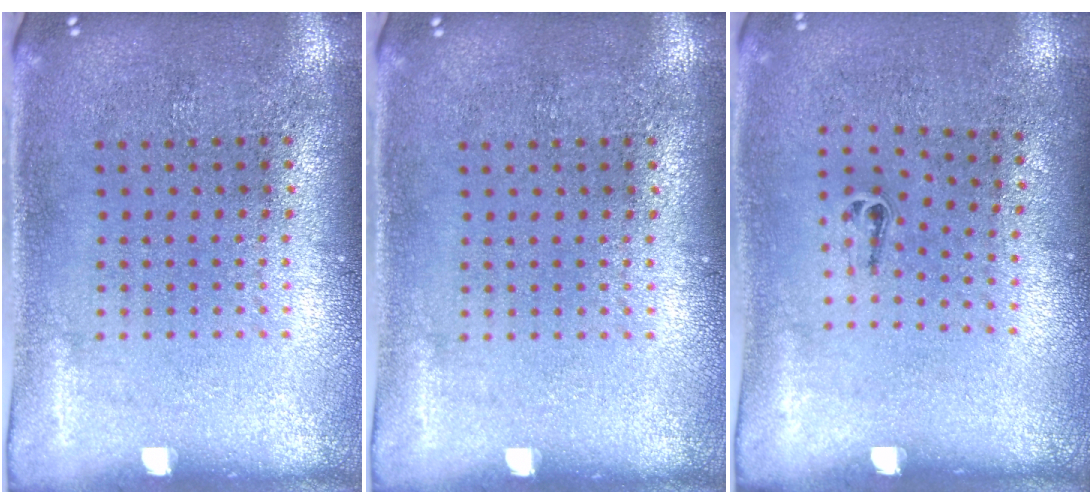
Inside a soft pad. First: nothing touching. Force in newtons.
{"total": 0.0}
{"total": 0.5, "press": 0.2, "slide": 0.5}